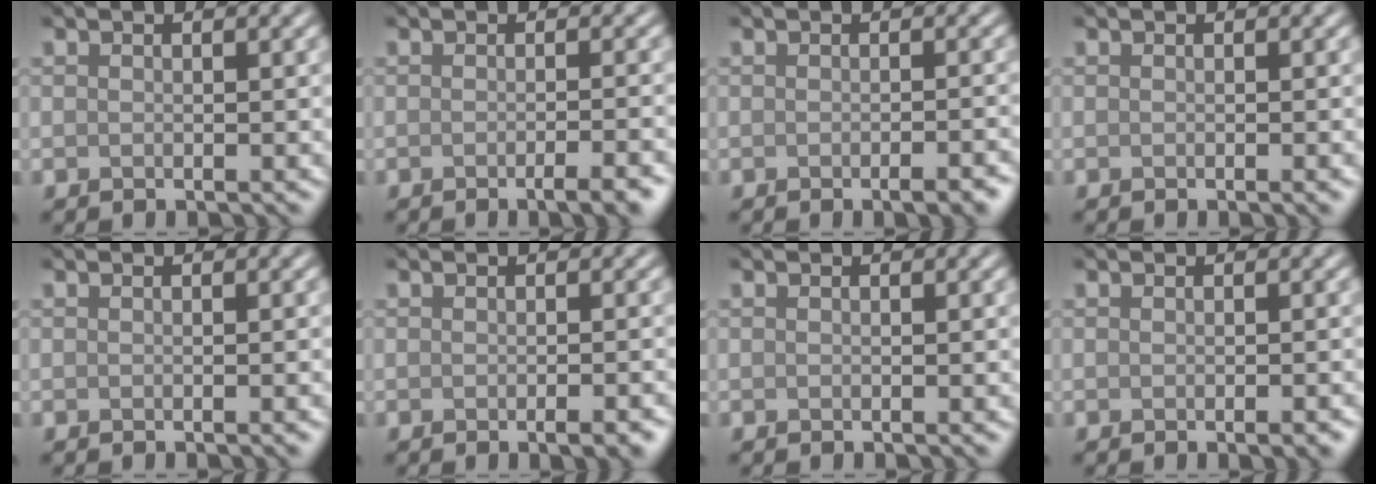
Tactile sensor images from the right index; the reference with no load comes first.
{"total": 3.3, "force": [-1.6, 0.9, 2.7], "torque": [-0.022, 0.004, -0.024]}
{"total": 2.4, "force": [-1.1, 0.6, 2.0], "torque": [-0.022, 0.000, -0.016]}
{"total": 0.8, "force": [-0.2, 0.2, 0.8], "torque": [-0.007, 0.000, -0.003]}
{"total": 1.0, "force": [-0.3, 0.3, 0.9], "torque": [-0.007, 0.001, -0.006]}
{"total": 2.1, "force": [-0.9, 0.5, 1.9], "torque": [-0.021, -0.001, -0.012]}
{"total": 0.0}
{"total": 1.2, "force": [-0.6, 0.3, 1.1], "torque": [-0.014, -0.002, -0.006]}